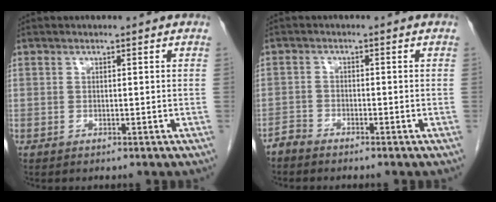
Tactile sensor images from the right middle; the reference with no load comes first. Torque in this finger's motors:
{"motor_torque": [0.11, -0.14, 0.00, -0.01]}